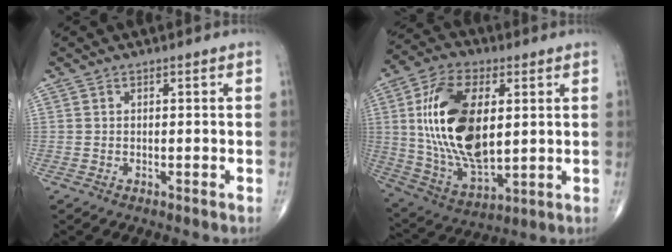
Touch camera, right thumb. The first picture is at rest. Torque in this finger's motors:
{"motor_torque": [1.10, 3.22, 2.26, 0.48, 0.72]}